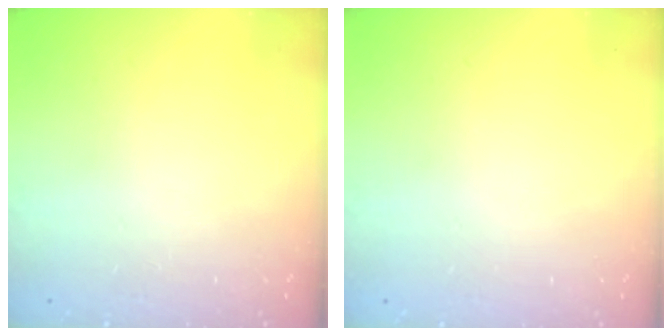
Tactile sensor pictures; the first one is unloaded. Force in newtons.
{"total": 0.0}